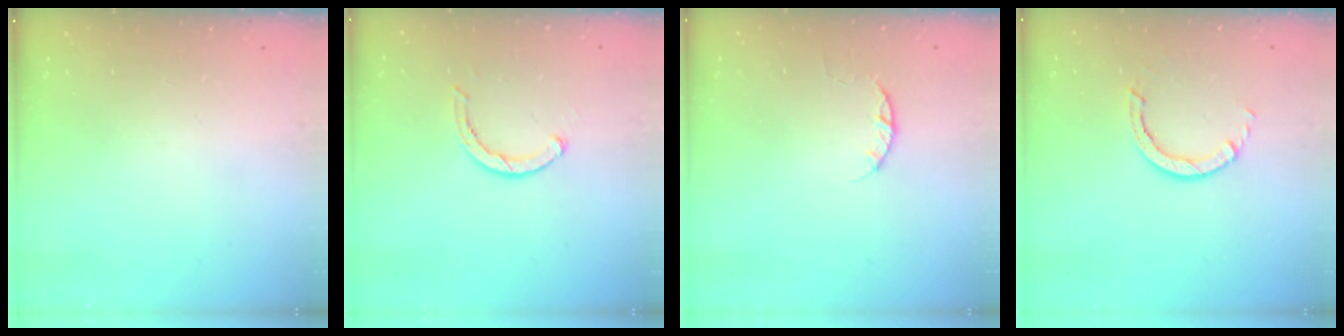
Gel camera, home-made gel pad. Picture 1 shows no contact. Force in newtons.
{"total": 3.7, "press": 3.7, "slide": 0.7}
{"total": 2.4, "press": 2.4, "slide": 0.4}
{"total": 2.6, "press": 2.6, "slide": 0.3}